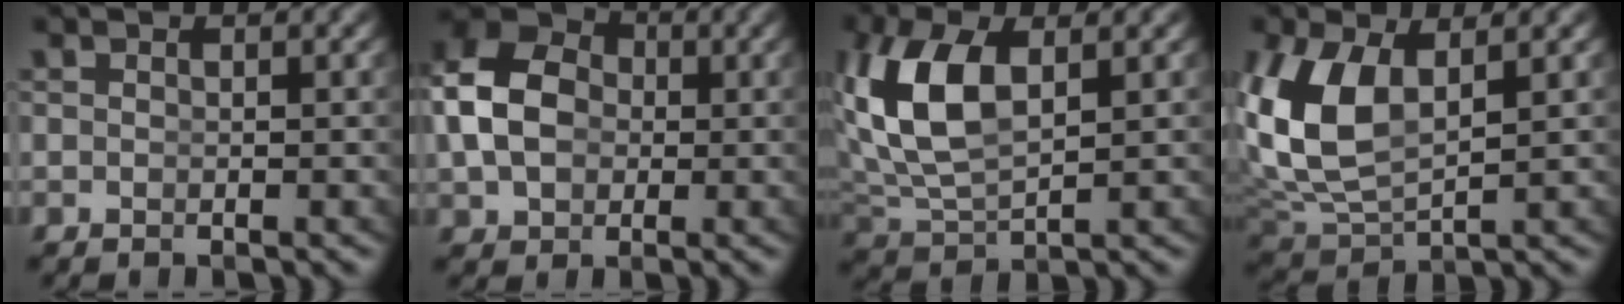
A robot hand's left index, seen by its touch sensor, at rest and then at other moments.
{"total": 9.3, "force": [1.5, 7.4, 5.4], "torque": [-0.114, -0.006, 0.025]}
{"total": 6.5, "force": [1.8, 3.7, 5.0], "torque": [-0.135, -0.014, 0.047]}
{"total": 7.6, "force": [1.2, 5.4, 5.2], "torque": [-0.160, -0.027, 0.043]}